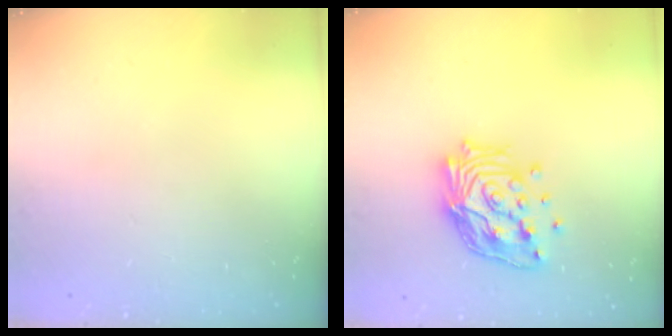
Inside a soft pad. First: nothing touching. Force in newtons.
{"total": 18.0, "press": 17.9, "slide": 2.4}